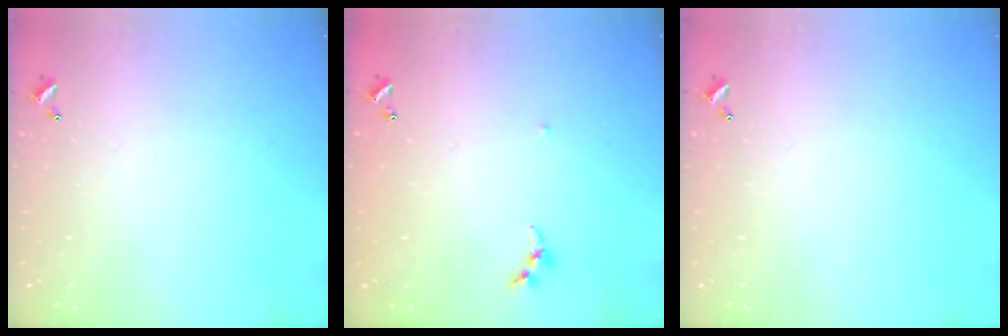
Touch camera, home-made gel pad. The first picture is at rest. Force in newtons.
{"total": 4.0, "press": 3.9, "slide": 0.5}
{"total": 0.0}